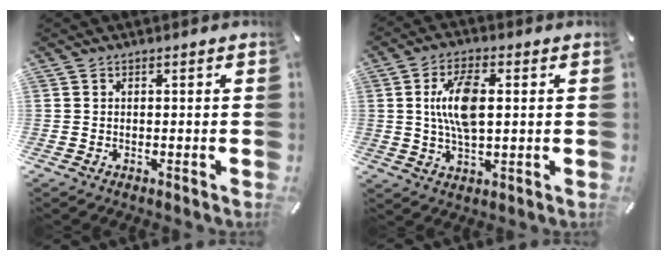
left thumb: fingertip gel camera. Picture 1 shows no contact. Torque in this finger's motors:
{"motor_torque": [1.75, 1.41, 1.32, -0.24, 0.34]}